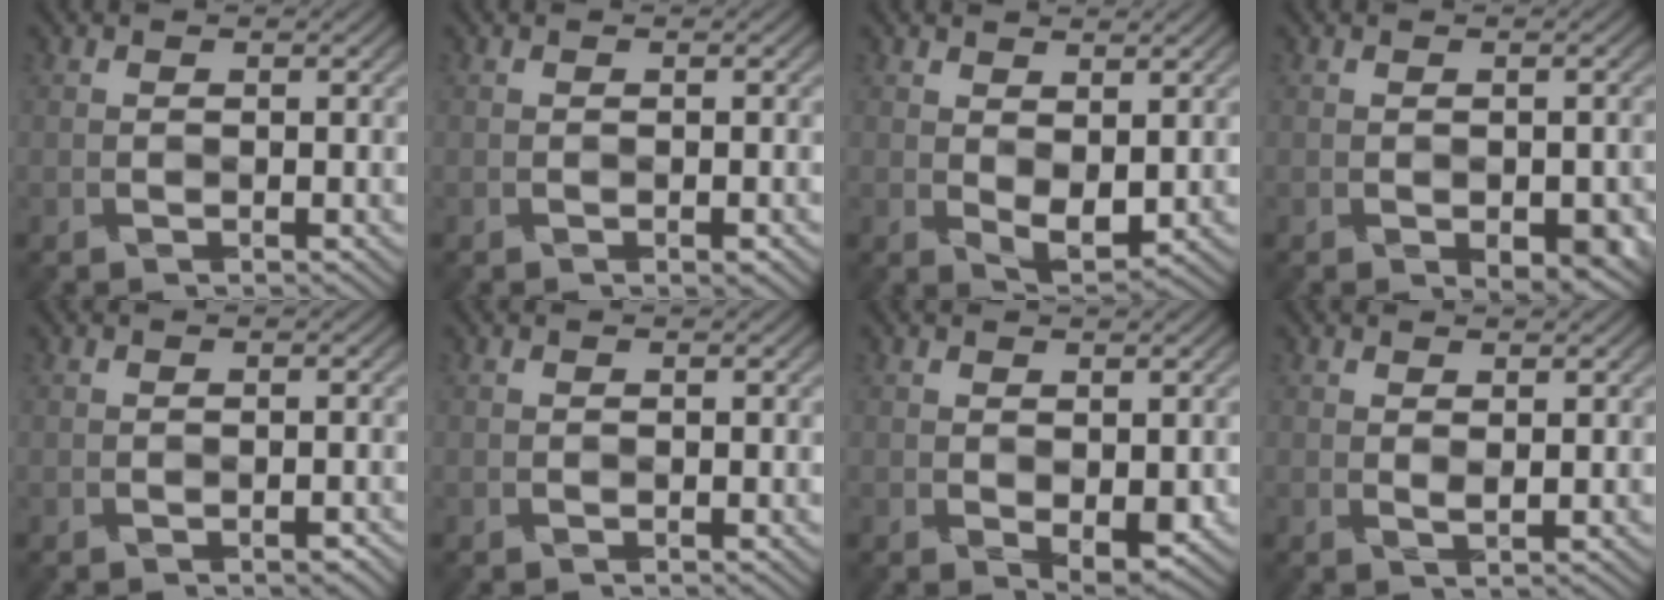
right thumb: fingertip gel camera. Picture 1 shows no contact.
{"total": 1.1, "force": [-0.6, 0.4, 0.8], "torque": [-0.012, -0.003, -0.007]}
{"total": 3.1, "force": [0.7, 1.6, 2.6], "torque": [-0.052, -0.008, 0.013]}
{"total": 4.1, "force": [-1.7, 2.1, 3.1], "torque": [-0.045, -0.018, -0.016]}
{"total": 1.4, "force": [-0.8, 0.6, 0.9], "torque": [-0.012, -0.006, -0.010]}
{"total": 0.0}
{"total": 2.7, "force": [-0.3, 1.3, 2.3], "torque": [-0.040, -0.008, -0.002]}
{"total": 0.9, "force": [0.6, -0.1, 0.5], "torque": [-0.014, -0.003, 0.011]}